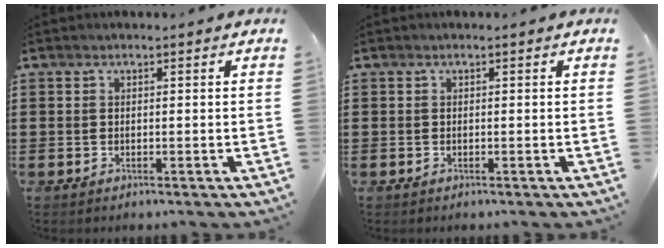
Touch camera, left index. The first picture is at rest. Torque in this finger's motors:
{"motor_torque": [0.00, 0.00, 0.00, 0.00]}